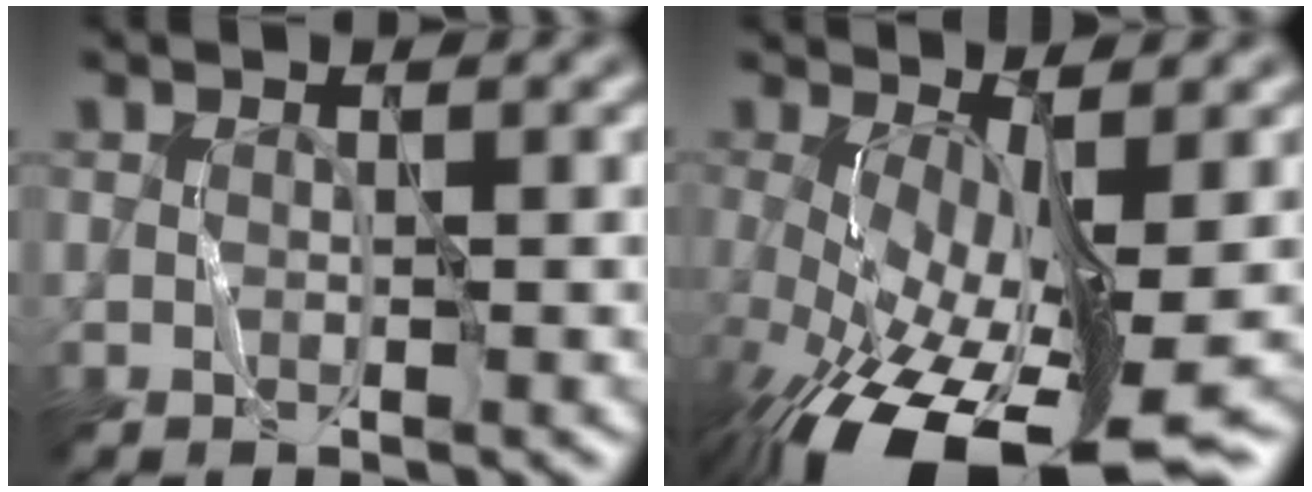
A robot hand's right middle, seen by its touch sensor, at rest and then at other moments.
{"total": 11.4, "force": [-4.2, 3.7, 9.9], "torque": [-0.188, -0.031, -0.055]}